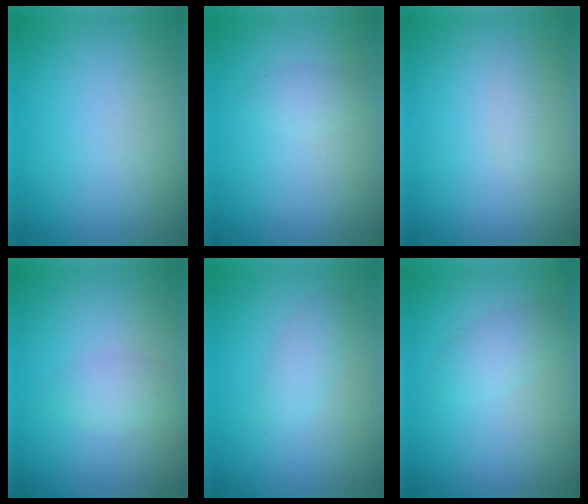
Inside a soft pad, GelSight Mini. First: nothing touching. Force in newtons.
{"total": 1.1, "press": 1.1, "slide": 0.0}
{"total": 0.6, "press": 0.6, "slide": 0.0}
{"total": 1.5, "press": 1.5, "slide": 0.0}
{"total": 1.7, "press": 1.7, "slide": 0.0}
{"total": 1.7, "press": 1.7, "slide": 0.0}